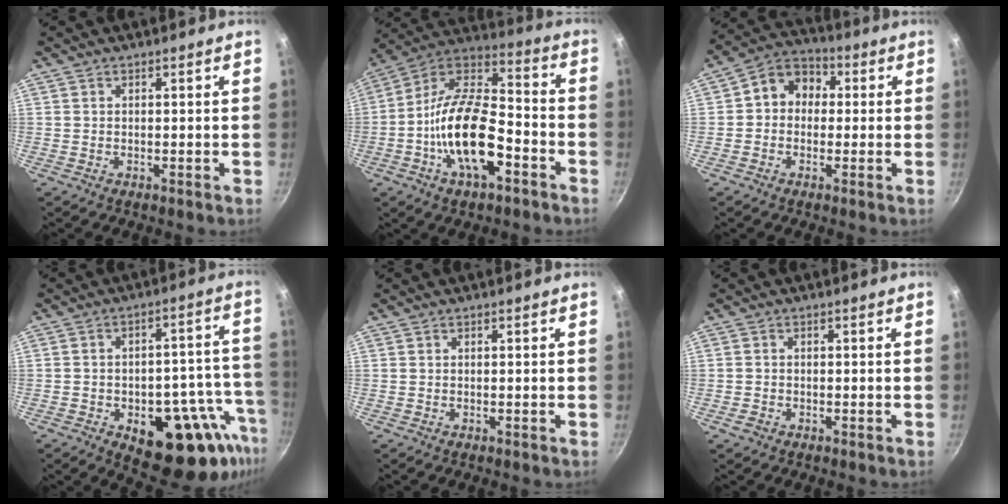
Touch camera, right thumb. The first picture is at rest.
{"total": 19.4, "force": [-6.6, 9.2, 15.7], "torque": [-0.268, 0.048, -0.135]}
{"total": 8.4, "force": [0.5, 7.1, 4.4], "torque": [-0.034, 0.024, -0.016]}
{"total": 19.8, "force": [-8.0, 10.4, 14.8], "torque": [-0.132, 0.027, -0.104]}
{"total": 0.0}
{"total": 1.6, "force": [-0.9, 1.2, 0.6], "torque": [-0.010, 0.004, -0.016]}